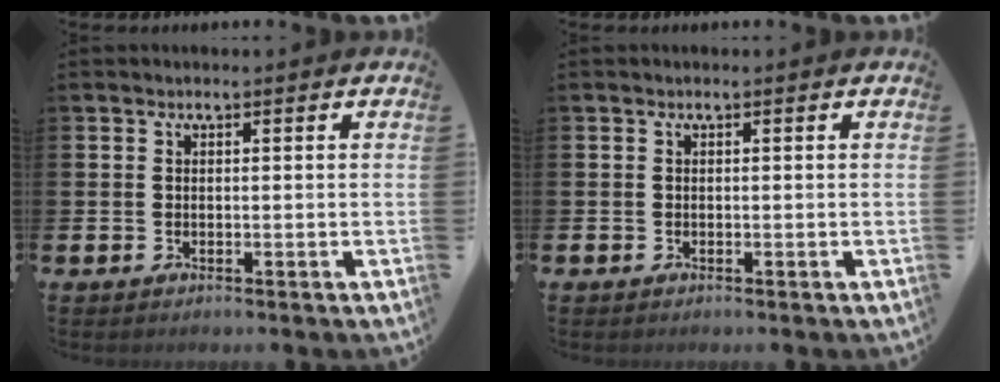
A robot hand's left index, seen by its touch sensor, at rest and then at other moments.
{"total": 0.0}